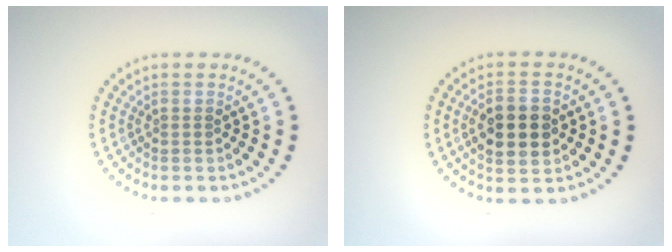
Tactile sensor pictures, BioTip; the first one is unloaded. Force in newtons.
{"total": 4.7, "press": 4.7, "slide": 0.2}